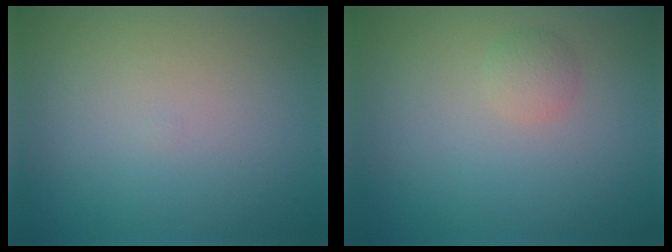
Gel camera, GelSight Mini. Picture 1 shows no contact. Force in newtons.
{"total": 1.2, "press": 1.2, "slide": 0.1}